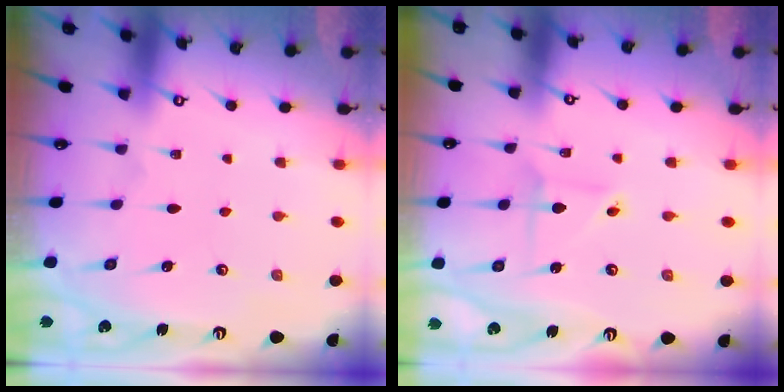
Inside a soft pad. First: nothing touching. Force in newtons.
{"total": 2.9, "press": 2.8, "slide": 0.3}